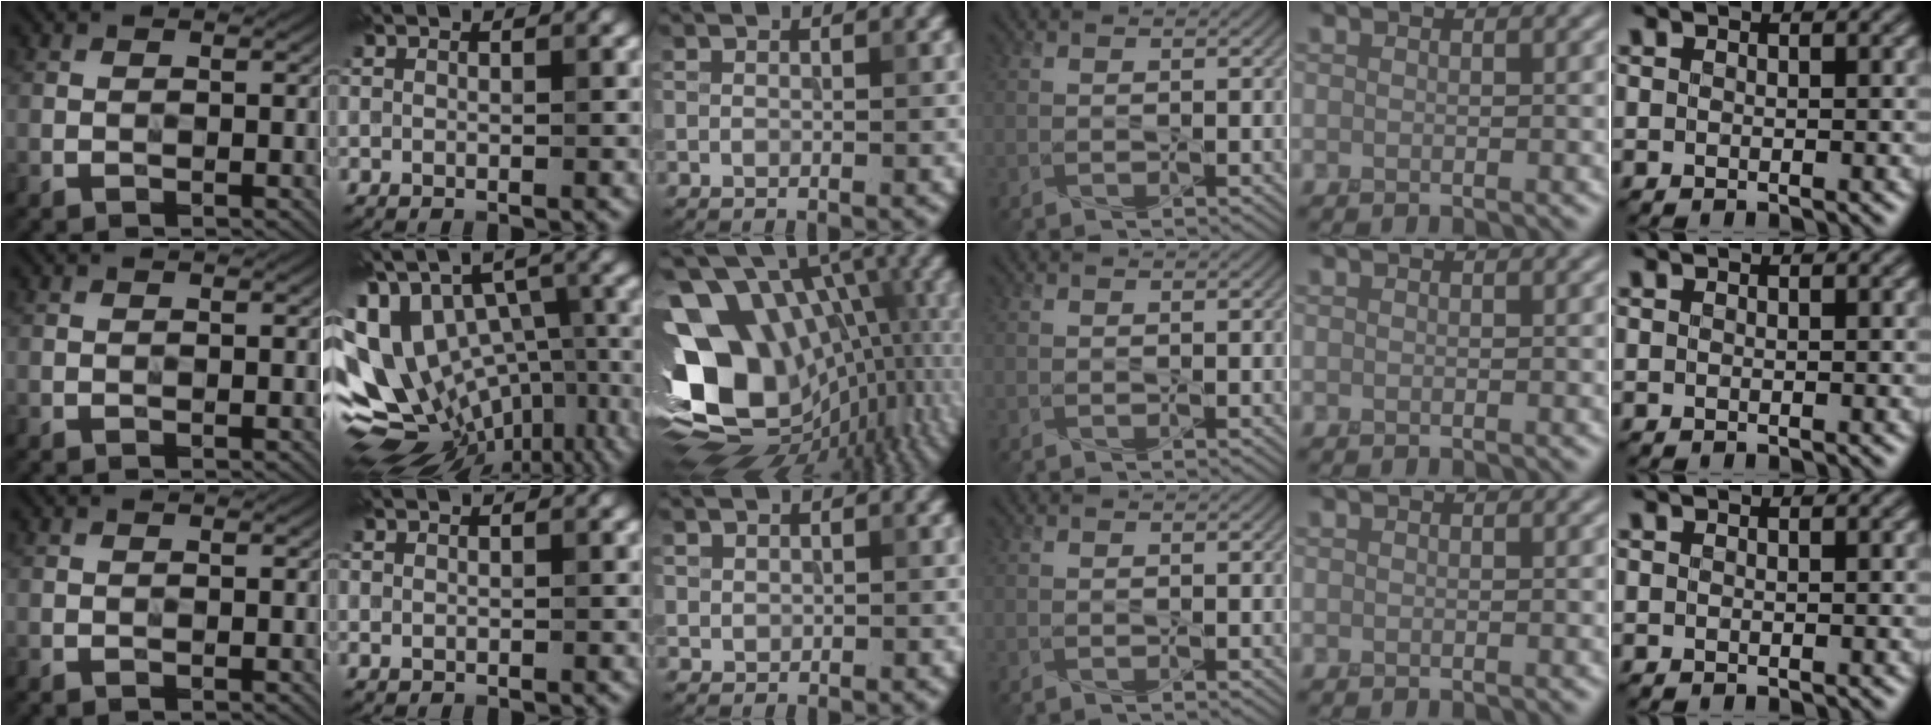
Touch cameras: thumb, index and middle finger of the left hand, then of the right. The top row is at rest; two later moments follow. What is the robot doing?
{"motion": "press", "object": "button"}